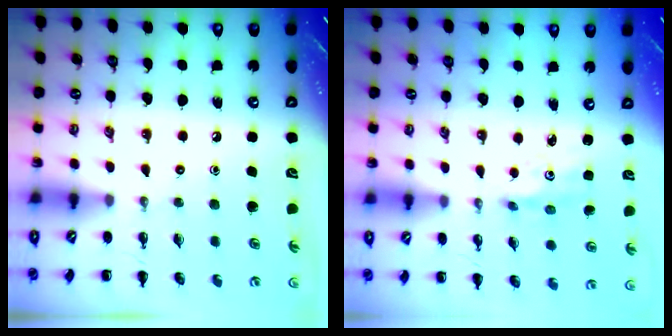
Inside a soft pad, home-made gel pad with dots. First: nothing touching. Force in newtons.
{"total": 2.9, "press": 2.8, "slide": 0.7}